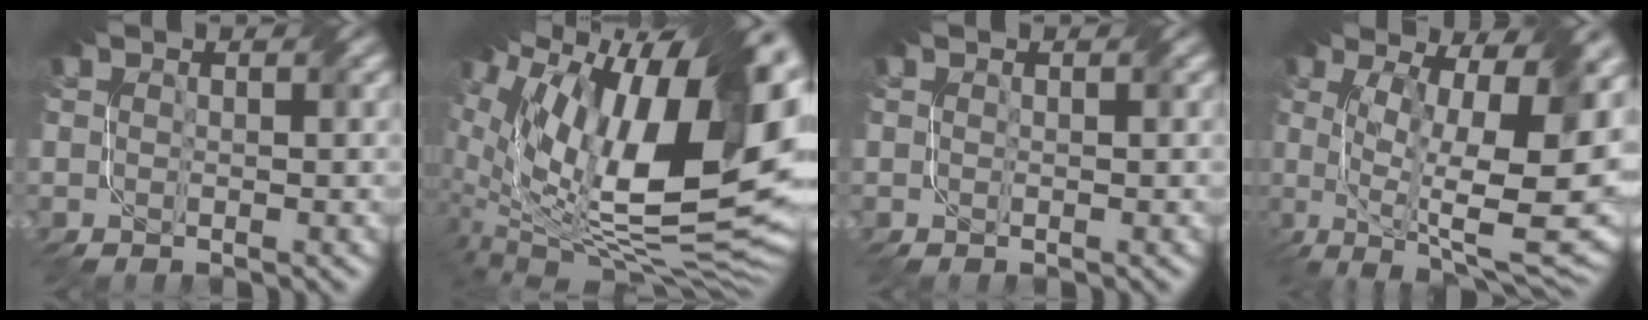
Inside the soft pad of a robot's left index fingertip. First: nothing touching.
{"total": 18.5, "force": [4.9, 9.4, 15.2], "torque": [-0.243, 0.001, 0.108]}
{"total": 0.0}
{"total": 16.9, "force": [-0.5, 6.7, 15.5], "torque": [-0.213, -0.008, 0.015]}